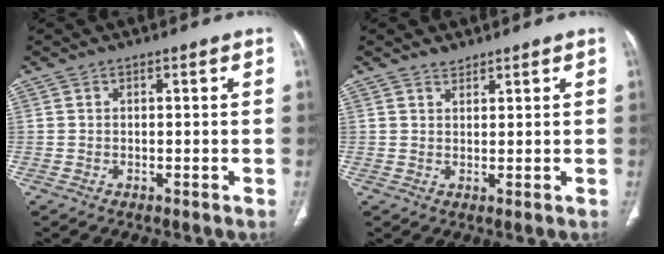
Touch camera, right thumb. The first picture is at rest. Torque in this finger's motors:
{"motor_torque": [-0.53, -0.54, -0.54, -0.34, -0.03]}